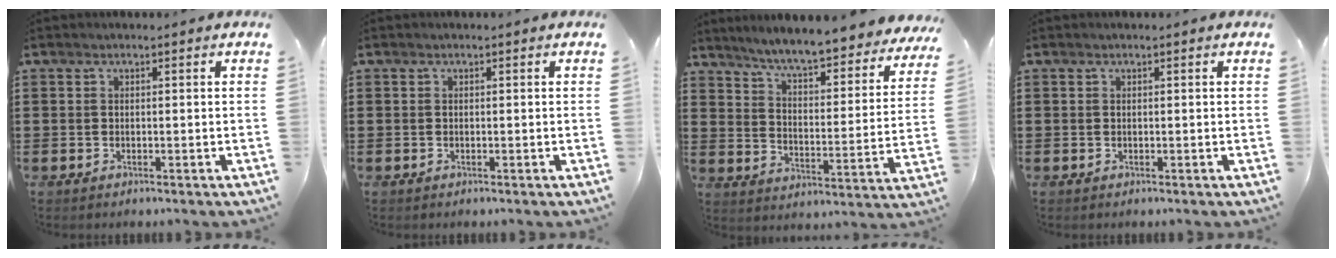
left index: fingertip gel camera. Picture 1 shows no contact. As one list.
[{"total": 0.0}, {"total": 5.8, "force": [5.4, -0.5, 2.2], "torque": [-0.067, -0.044, 0.085]}, {"total": 0.0}]